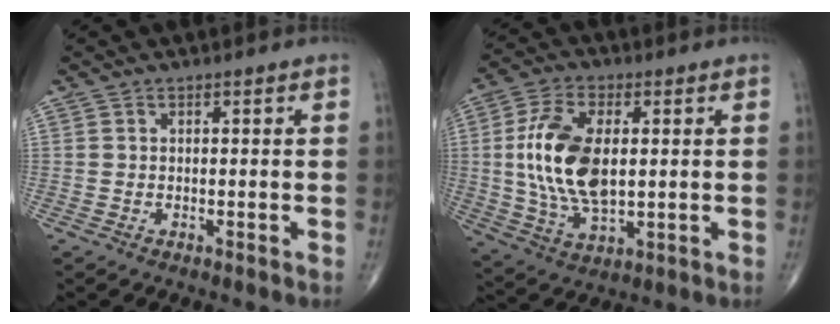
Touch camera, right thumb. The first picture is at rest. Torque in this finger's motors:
{"motor_torque": [0.83, 2.69, 1.90, 0.62, 0.18]}